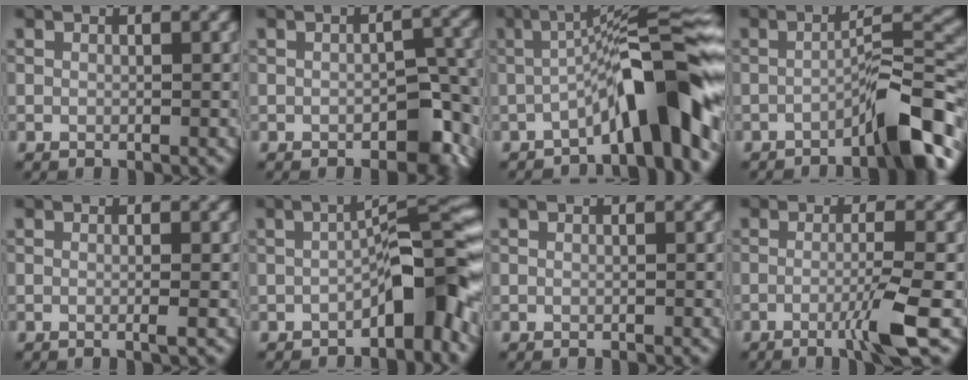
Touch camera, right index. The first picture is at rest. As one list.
[{"total": 4.6, "force": [-1.8, 2.5, 3.4], "torque": [-0.034, -0.001, -0.021]}, {"total": 9.3, "force": [-3.6, 1.5, 8.4], "torque": [-0.106, 0.025, -0.066]}, {"total": 7.1, "force": [-4.3, 1.0, 5.6], "torque": [-0.077, 0.022, -0.071]}, {"total": 1.2, "force": [-0.2, 0.3, 1.1], "torque": [-0.015, -0.004, -0.007]}, {"total": 6.0, "force": [-2.6, 1.6, 5.2], "torque": [-0.062, 0.023, -0.046]}, {"total": 0.0}, {"total": 3.8, "force": [-1.5, 0.2, 3.5], "torque": [-0.056, 0.003, -0.038]}]